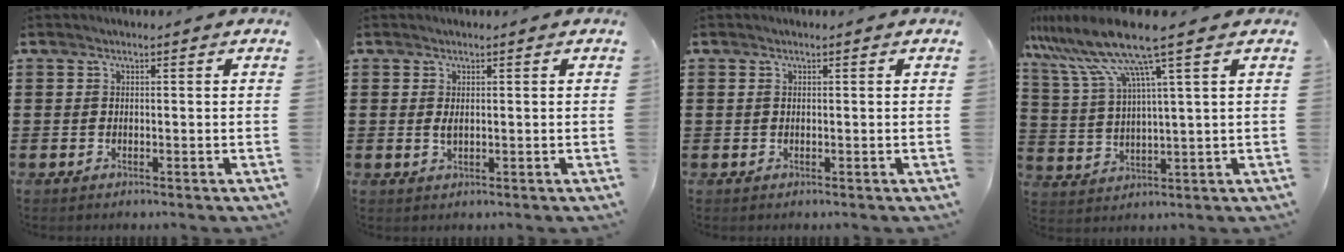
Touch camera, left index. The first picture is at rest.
{"total": 1.5, "force": [0.1, 0.6, 1.3], "torque": [-0.028, 0.002, 0.002]}
{"total": 0.5, "force": [0.2, 0.3, 0.4], "torque": [-0.010, 0.002, 0.003]}
{"total": 11.4, "force": [7.5, 0.3, 8.5], "torque": [-0.212, -0.036, 0.116]}